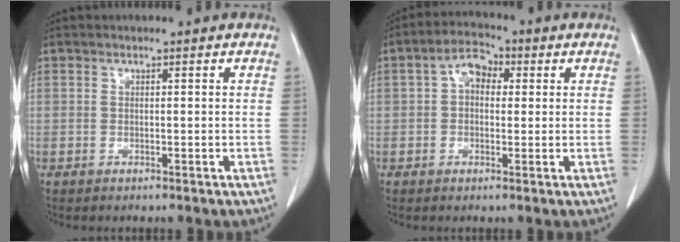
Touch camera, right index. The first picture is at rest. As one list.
[{"total": 5.1, "force": [1.0, 3.2, 3.8], "torque": [-0.070, 0.027, 0.014]}]